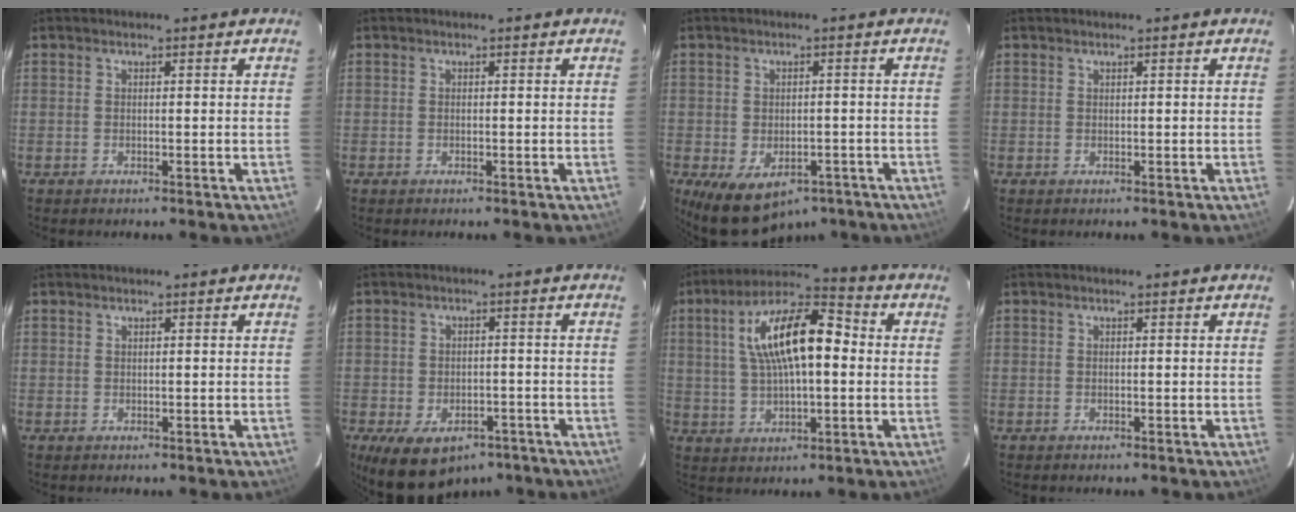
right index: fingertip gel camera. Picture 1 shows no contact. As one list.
[{"total": 0.0}, {"total": 11.1, "force": [-6.4, 7.0, 5.8], "torque": [-0.115, -0.014, -0.074]}, {"total": 0.0}, {"total": 0.6, "force": [0.3, 0.5, -0.1], "torque": [0.004, 0.003, 0.004]}, {"total": 13.1, "force": [-8.0, 7.9, 6.7], "torque": [-0.142, -0.009, -0.104]}, {"total": 15.6, "force": [2.4, 6.1, 14.1], "torque": [-0.256, 0.027, 0.039]}, {"total": 0.0}]